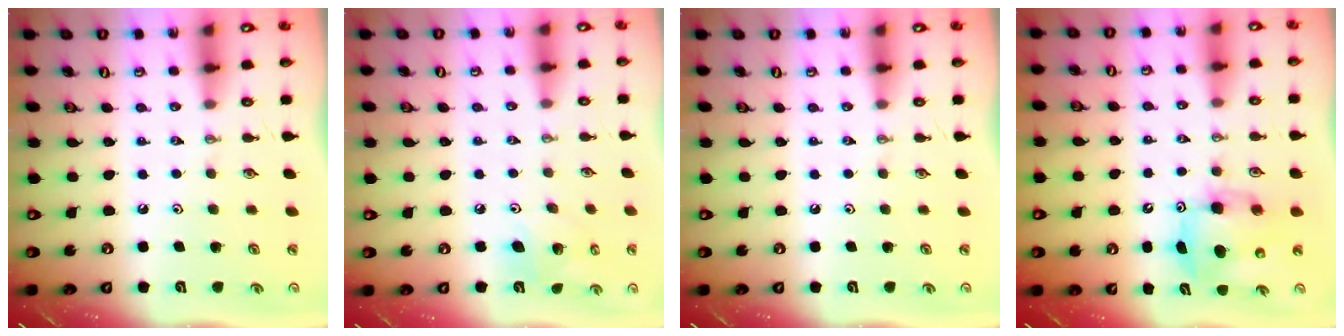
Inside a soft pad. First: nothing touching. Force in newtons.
{"total": 8.6, "press": 8.4, "slide": 1.7}
{"total": 0.0}
{"total": 8.2, "press": 8.0, "slide": 1.8}